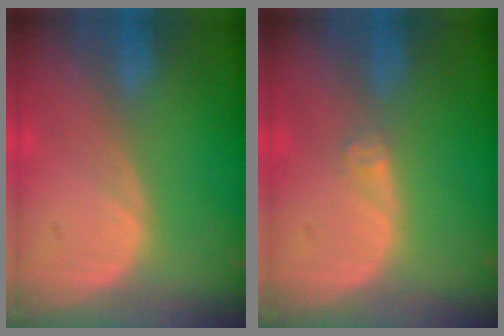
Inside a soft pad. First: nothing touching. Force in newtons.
{"total": 1.3, "press": 1.1, "slide": 0.7}